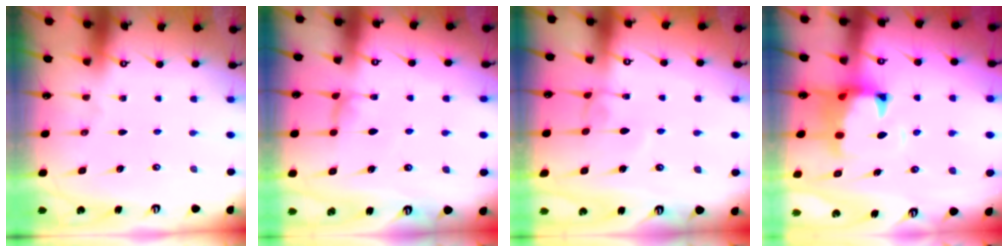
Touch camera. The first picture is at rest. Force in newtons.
{"total": 0.5, "press": 0.3, "slide": 0.4}
{"total": 0.7, "press": 0.6, "slide": 0.4}
{"total": 2.8, "press": 2.4, "slide": 1.3}